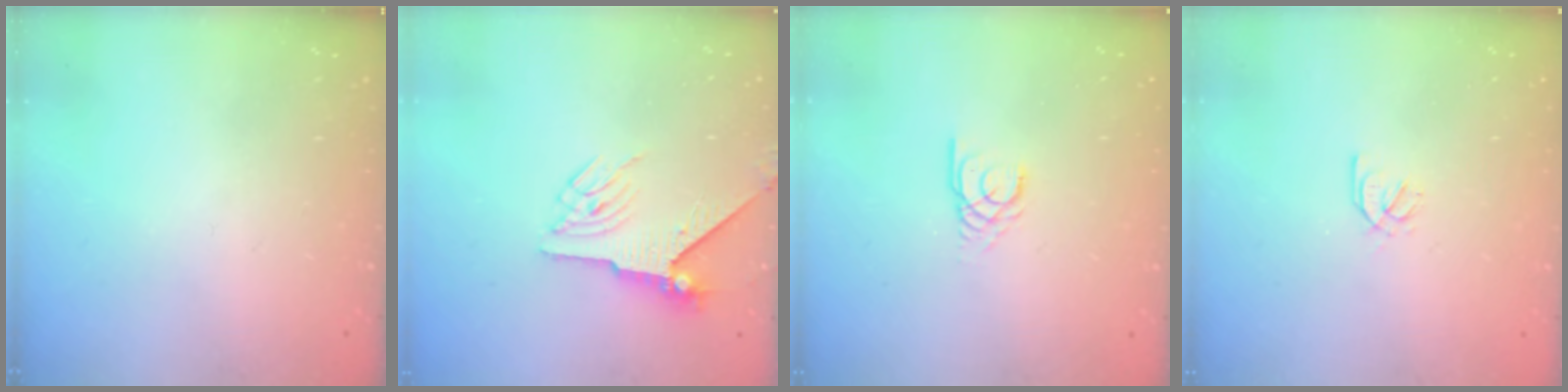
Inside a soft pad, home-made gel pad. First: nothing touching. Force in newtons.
{"total": 5.4, "press": 5.4, "slide": 0.8}
{"total": 2.2, "press": 2.2, "slide": 0.2}
{"total": 1.8, "press": 1.8, "slide": 0.4}